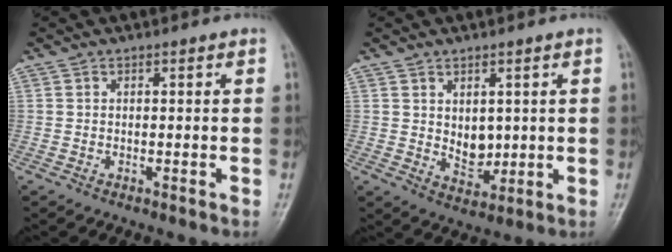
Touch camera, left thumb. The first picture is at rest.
{"total": 5.0, "force": [0.9, 3.6, 3.4], "torque": [-0.037, -0.017, 0.029]}